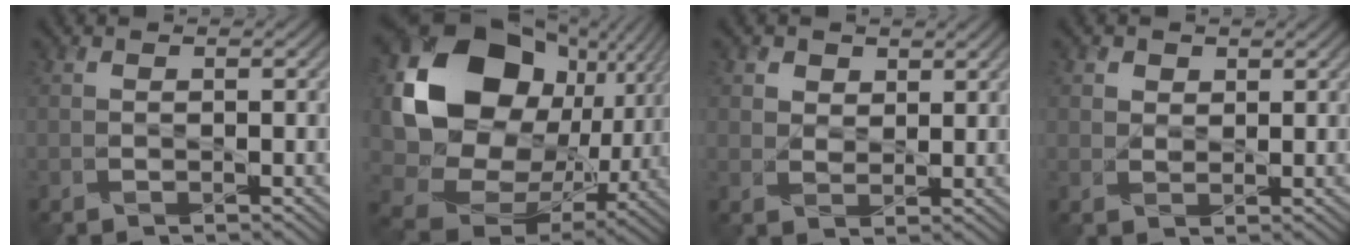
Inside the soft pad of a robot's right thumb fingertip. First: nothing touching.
{"total": 20.7, "force": [3.8, 16.1, 12.5], "torque": [-0.285, -0.020, 0.102]}
{"total": 3.2, "force": [2.1, 2.1, 1.1], "torque": [-0.031, -0.009, 0.043]}
{"total": 2.1, "force": [1.4, 1.5, 0.6], "torque": [-0.019, -0.007, 0.028]}